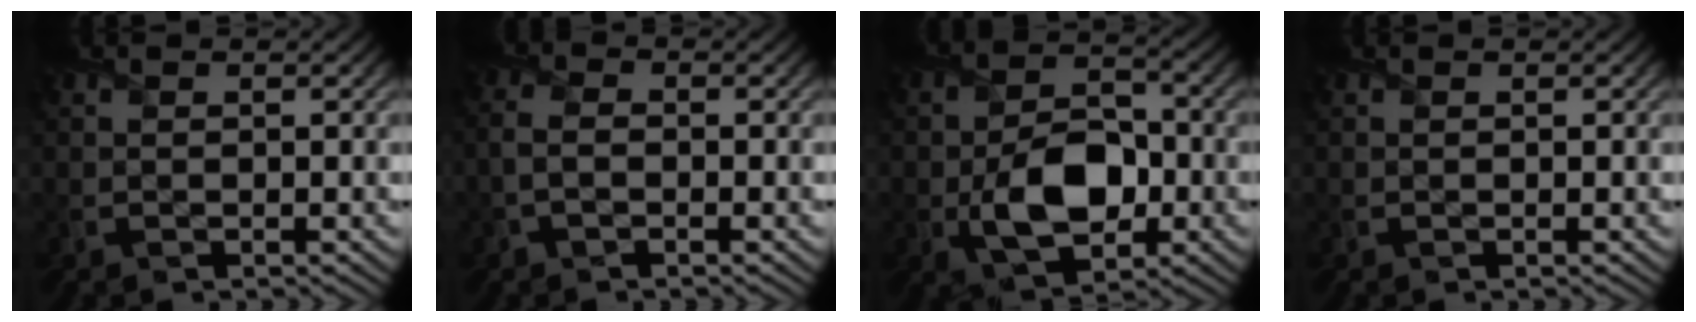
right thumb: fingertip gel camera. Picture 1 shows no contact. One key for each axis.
{"total": 2.4, "fx": -0.8, "fy": 1.4, "fz": 1.7, "tx": -0.045, "ty": 0.003, "tz": -0.020}
{"total": 8.5, "fx": -1.9, "fy": 5.1, "fz": 6.5, "tx": -0.130, "ty": -0.008, "tz": -0.029}
{"total": 0.0}